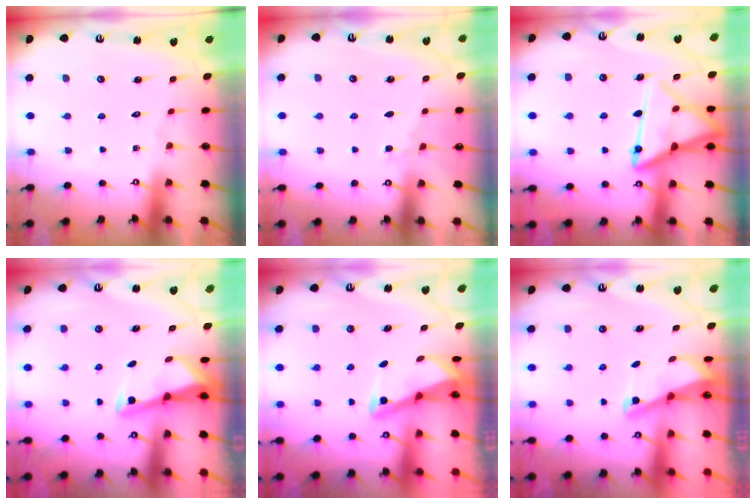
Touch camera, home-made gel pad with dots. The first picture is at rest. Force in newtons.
{"total": 2.5, "press": 2.4, "slide": 0.4}
{"total": 16.8, "press": 16.7, "slide": 1.7}
{"total": 3.2, "press": 3.1, "slide": 0.3}
{"total": 2.9, "press": 2.8, "slide": 0.4}
{"total": 2.1, "press": 2.1, "slide": 0.3}